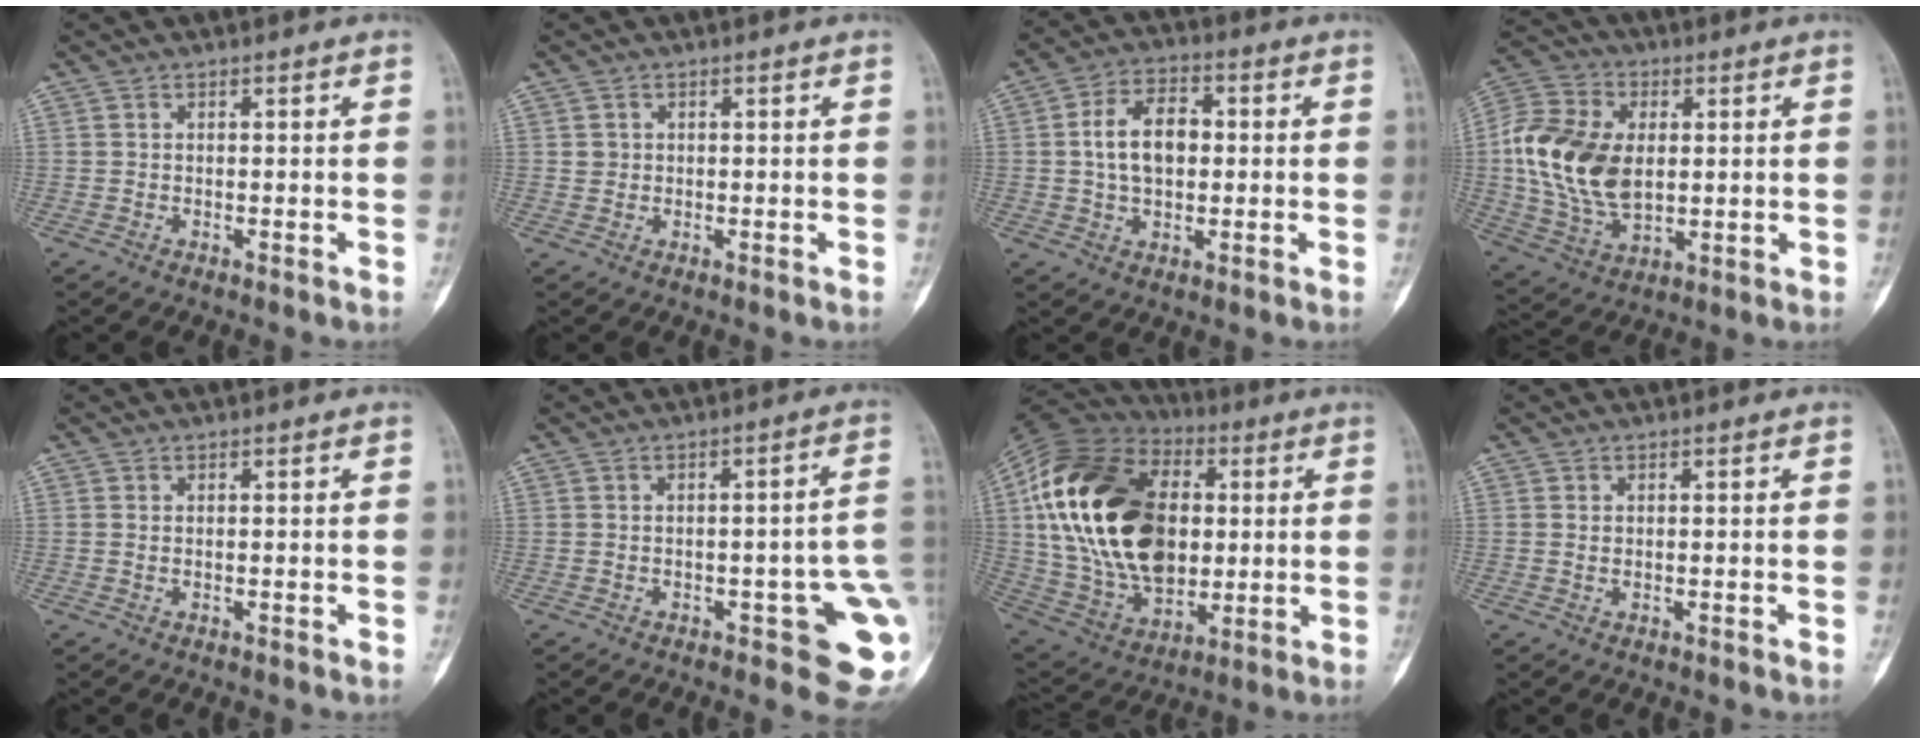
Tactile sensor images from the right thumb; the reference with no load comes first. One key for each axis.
{"total": 1.2, "fx": 0.2, "fy": 1.1, "fz": 0.2, "tx": 0.002, "ty": 0.002, "tz": 0.006}
{"total": 9.5, "fx": 0.6, "fy": 6.1, "fz": 7.3, "tx": -0.112, "ty": 0.015, "tz": 0.006}
{"total": 18.4, "fx": 1.5, "fy": 11.9, "fz": 13.9, "tx": -0.266, "ty": -0.001, "tz": 0.031}
{"total": 0.0}
{"total": 12.5, "fx": -3.0, "fy": 4.2, "fz": 11.4, "tx": -0.105, "ty": 0.012, "tz": -0.028}
{"total": 31.6, "fx": 3.9, "fy": 20.8, "fz": 23.5, "tx": -0.440, "ty": 0.002, "tz": 0.077}
{"total": 0.6, "fx": 0.0, "fy": 0.4, "fz": 0.4, "tx": -0.008, "ty": 0.002, "tz": 0.006}